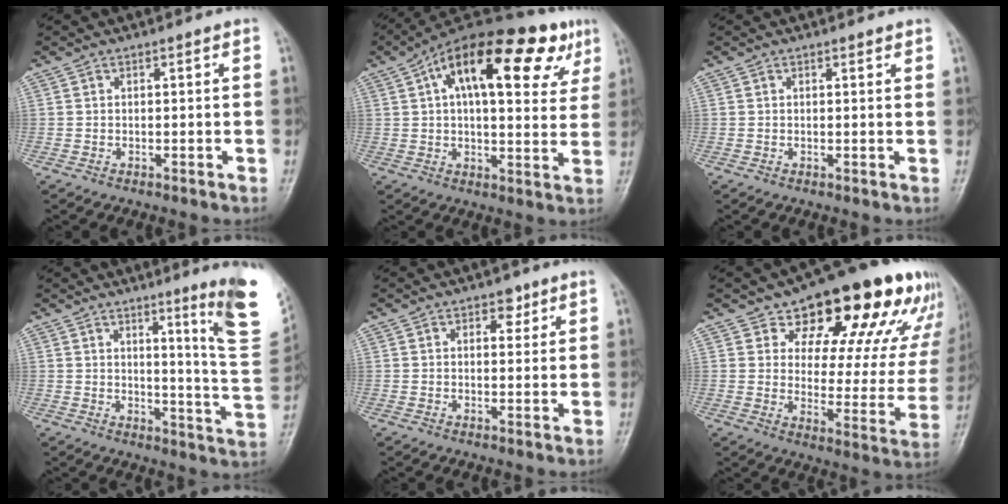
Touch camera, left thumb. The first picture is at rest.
{"total": 25.0, "force": [10.5, 10.7, 20.0], "torque": [-0.272, 0.023, 0.149]}
{"total": 1.0, "force": [0.9, 0.3, 0.4], "torque": [-0.002, -0.002, 0.010]}
{"total": 14.5, "force": [7.5, 0.6, 12.4], "torque": [-0.142, -0.055, 0.104]}
{"total": 2.9, "force": [1.7, 1.7, 1.6], "torque": [-0.003, -0.007, 0.022]}
{"total": 24.1, "force": [15.1, 10.8, 15.3], "torque": [-0.160, -0.065, 0.201]}